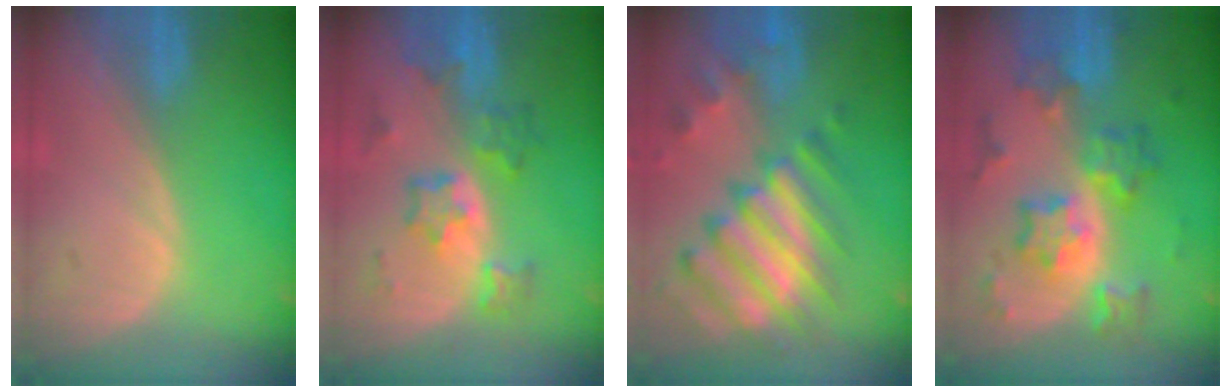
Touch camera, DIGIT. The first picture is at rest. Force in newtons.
{"total": 6.9, "press": 6.7, "slide": 1.7}
{"total": 12.8, "press": 10.6, "slide": 7.1}
{"total": 9.4, "press": 9.4, "slide": 0.8}